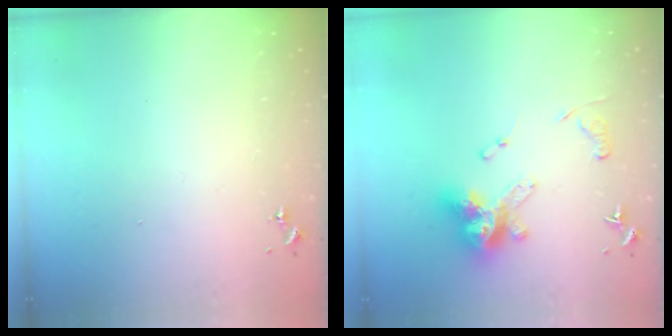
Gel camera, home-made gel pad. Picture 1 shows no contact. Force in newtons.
{"total": 14.8, "press": 14.7, "slide": 1.5}